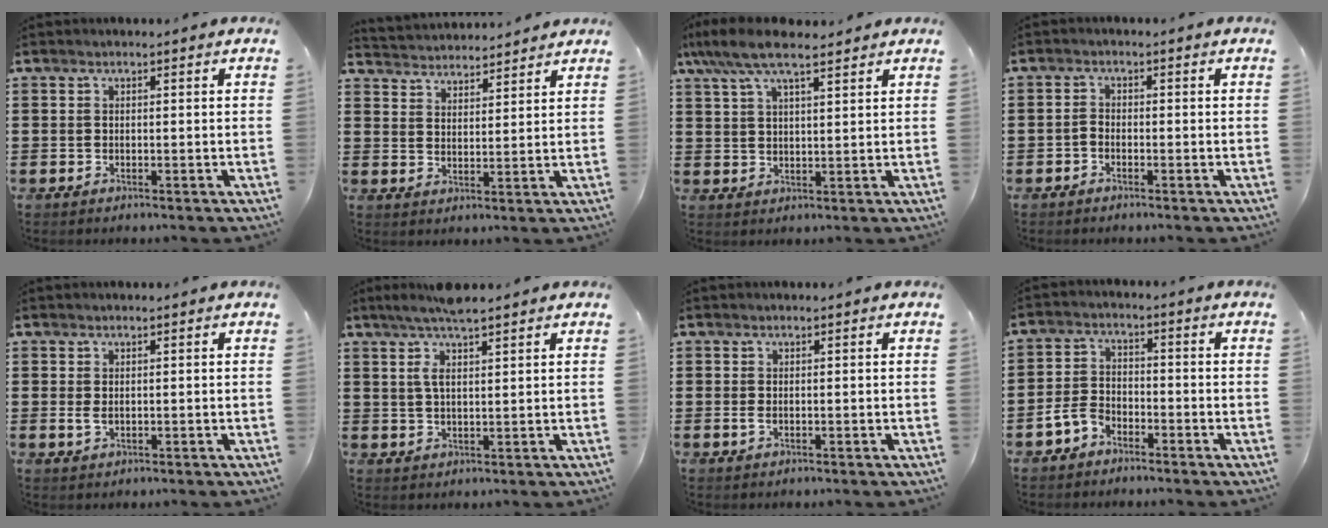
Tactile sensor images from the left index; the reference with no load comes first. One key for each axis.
{"total": 3.4, "fx": 3.4, "fy": 0.2, "fz": -0.6, "tx": -0.002, "ty": -0.018, "tz": 0.061}
{"total": 7.5, "fx": 5.5, "fy": 2.1, "fz": 4.6, "tx": -0.105, "ty": -0.002, "tz": 0.099}
{"total": 1.3, "fx": -1.1, "fy": 0.4, "fz": 0.4, "tx": -0.012, "ty": 0.004, "tz": -0.024}
{"total": 1.3, "fx": 0.0, "fy": 0.6, "fz": 1.2, "tx": -0.032, "ty": 0.001, "tz": -0.003}
{"total": 5.3, "fx": 3.4, "fy": 0.8, "fz": 3.9, "tx": -0.085, "ty": -0.002, "tz": 0.059}
{"total": 0.7, "fx": -0.1, "fy": 0.2, "fz": 0.7, "tx": -0.016, "ty": -0.001, "tz": -0.002}
{"total": 3.9, "fx": -3.0, "fy": 2.0, "fz": 1.5, "tx": -0.050, "ty": 0.002, "tz": -0.065}